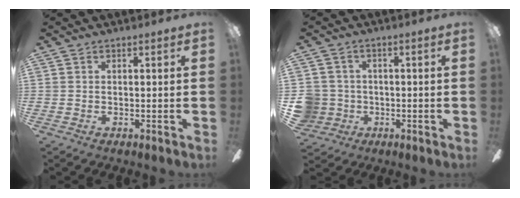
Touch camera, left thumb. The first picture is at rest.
{"total": 6.6, "force": [-0.7, 6.4, 1.4], "torque": [-0.057, 0.008, -0.011]}